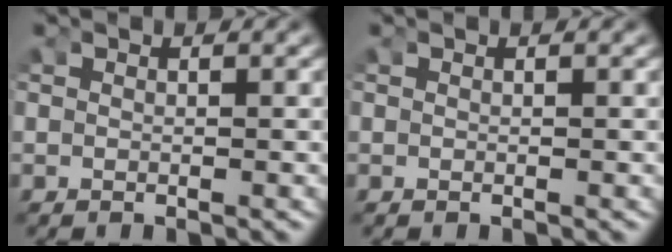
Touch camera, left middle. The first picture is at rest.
{"total": 0.0}